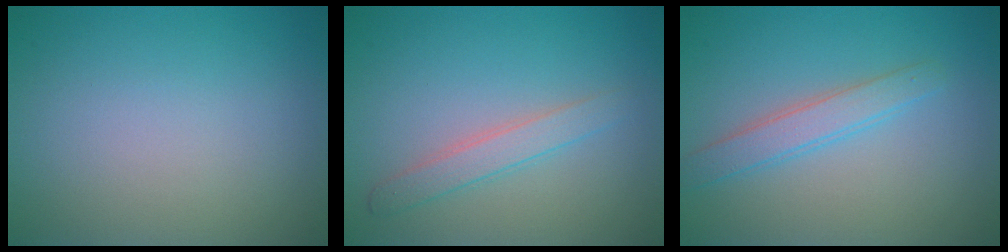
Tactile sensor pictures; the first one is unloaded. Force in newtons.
{"total": 2.1, "press": 2.1, "slide": 0.0}
{"total": 2.4, "press": 2.4, "slide": 0.1}